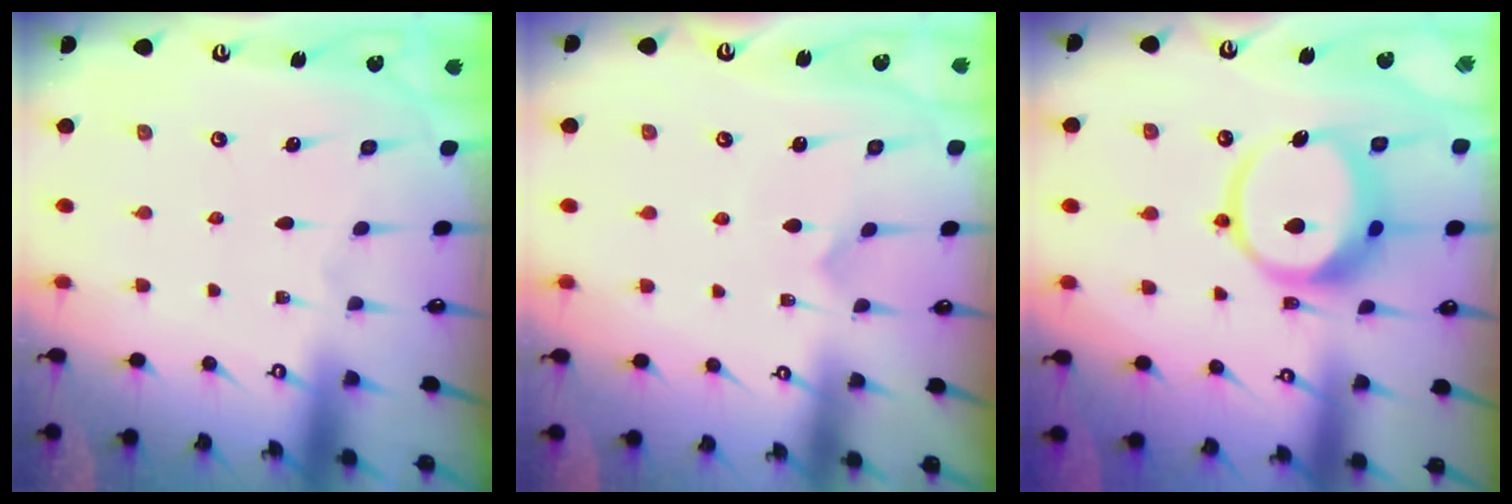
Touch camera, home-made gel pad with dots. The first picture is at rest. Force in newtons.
{"total": 2.8, "press": 2.8, "slide": 0.2}
{"total": 13.6, "press": 13.5, "slide": 1.6}